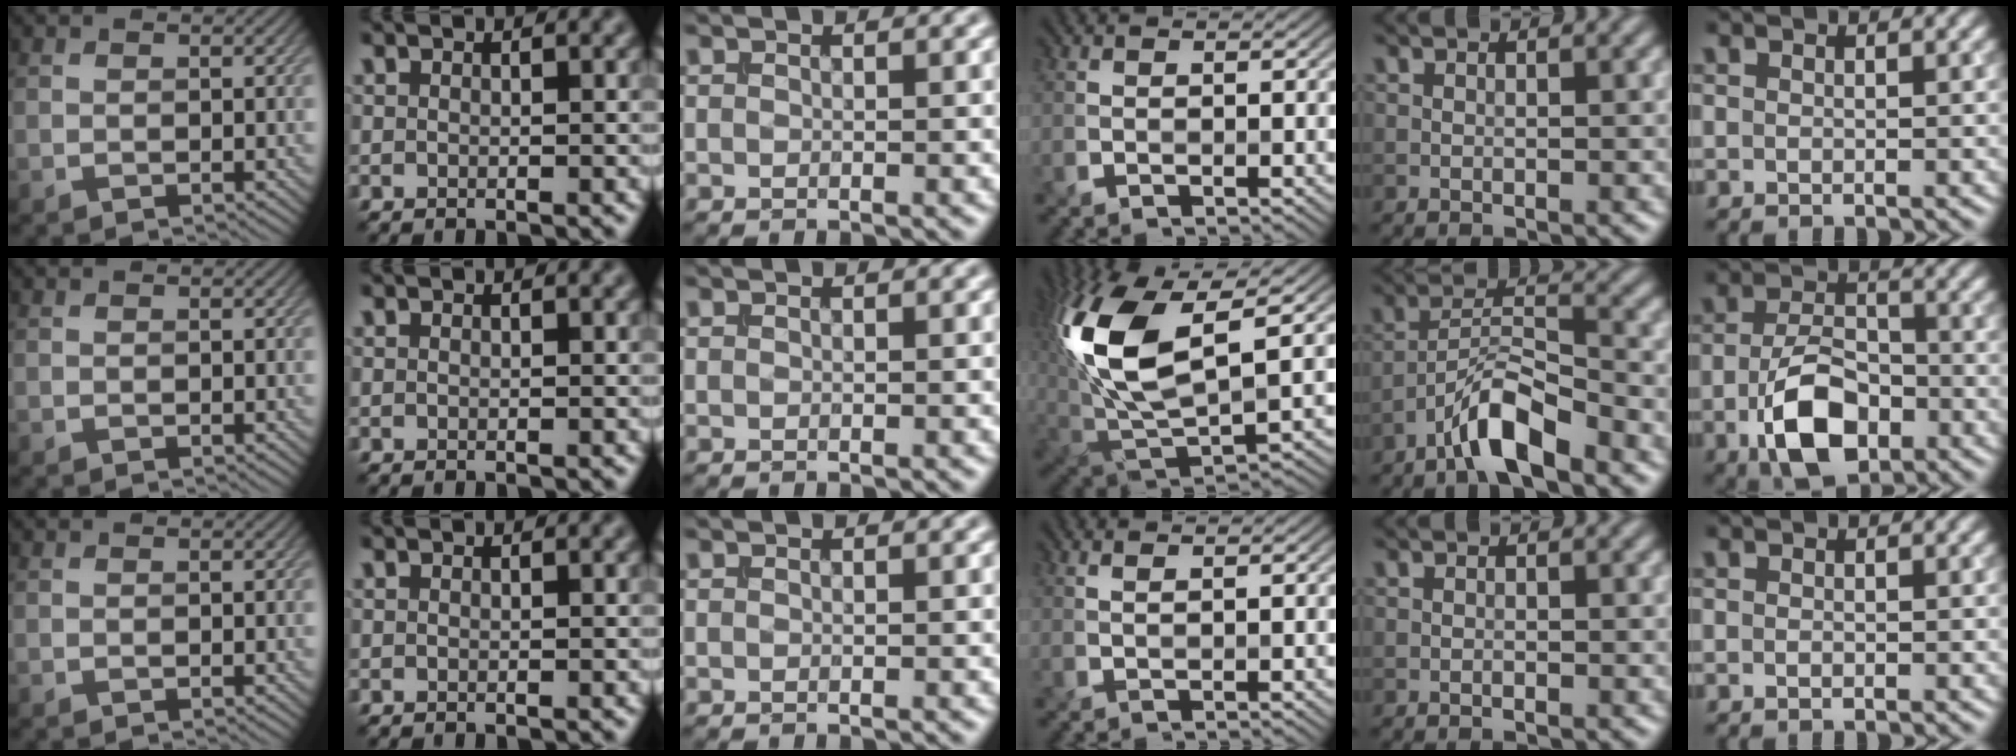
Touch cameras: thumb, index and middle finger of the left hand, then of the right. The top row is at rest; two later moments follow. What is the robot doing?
{"motion": "insert", "object": "bucket"}